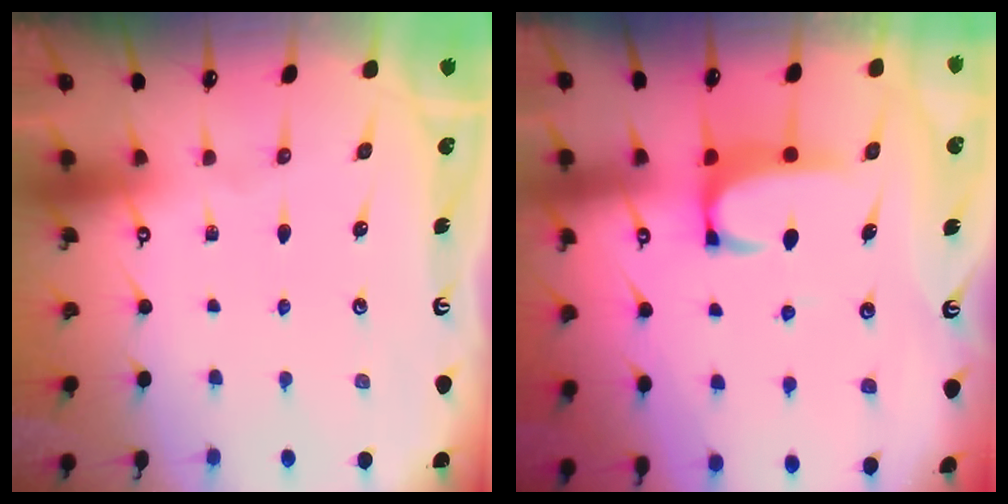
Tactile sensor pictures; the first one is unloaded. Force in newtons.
{"total": 2.0, "press": 2.0, "slide": 0.3}